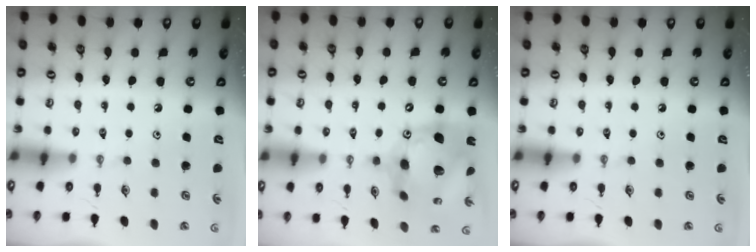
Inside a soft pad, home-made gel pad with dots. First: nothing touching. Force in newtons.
{"total": 20.0, "press": 19.9, "slide": 2.2}
{"total": 0.0}